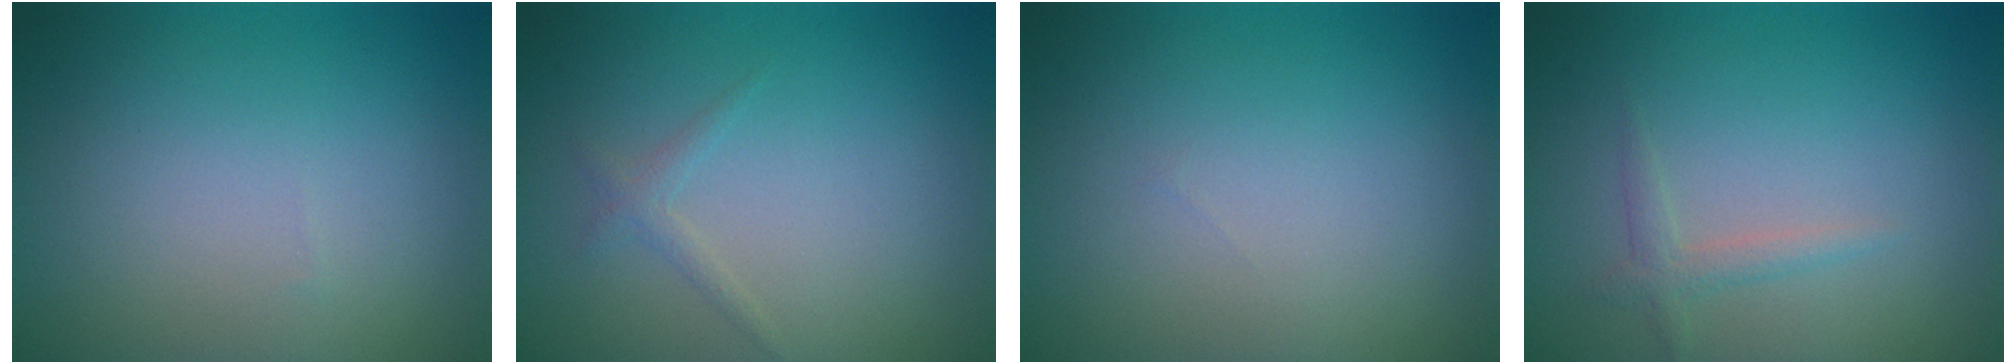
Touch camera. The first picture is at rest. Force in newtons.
{"total": 0.9, "press": 0.9, "slide": 0.1}
{"total": 0.0}
{"total": 1.3, "press": 1.3, "slide": 0.0}